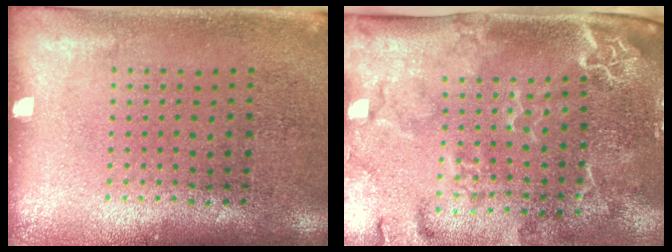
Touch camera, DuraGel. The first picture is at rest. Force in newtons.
{"total": 2.9, "press": 2.4, "slide": 1.7}